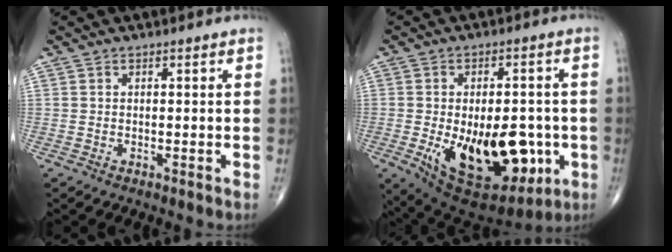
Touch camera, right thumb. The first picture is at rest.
{"total": 22.7, "force": [-4.9, 12.3, 18.5], "torque": [-0.262, -0.006, -0.041]}